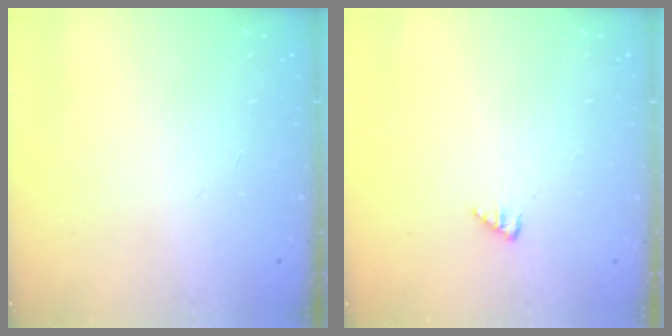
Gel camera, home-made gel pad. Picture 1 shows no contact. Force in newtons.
{"total": 2.2, "press": 2.2, "slide": 0.2}